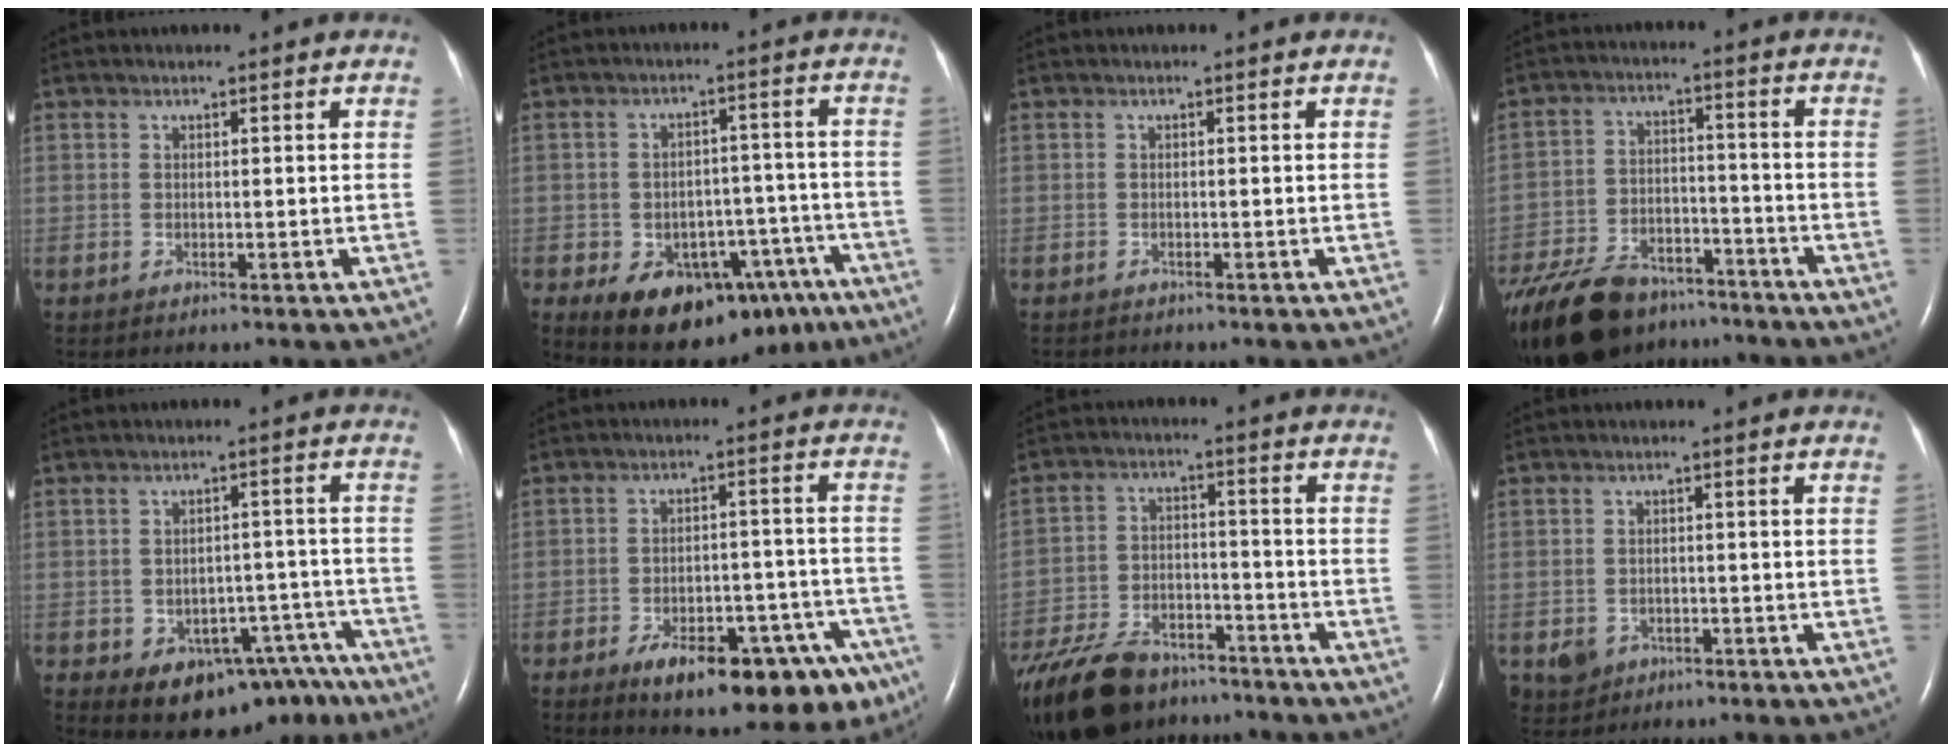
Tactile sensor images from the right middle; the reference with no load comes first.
{"total": 15.8, "force": [-9.1, 9.0, 9.2], "torque": [-0.121, 0.027, -0.119]}
{"total": 0.9, "force": [-0.9, 0.2, 0.1], "torque": [-0.007, -0.003, -0.014]}
{"total": 20.4, "force": [-15.7, 9.4, 9.0], "torque": [-0.230, -0.020, -0.250]}
{"total": 11.6, "force": [-7.3, 7.1, 5.6], "torque": [-0.046, 0.036, -0.090]}
{"total": 17.7, "force": [-11.1, 6.7, 12.1], "torque": [-0.095, 0.032, -0.148]}
{"total": 19.2, "force": [-14.8, 8.8, 8.6], "torque": [-0.226, -0.020, -0.239]}
{"total": 3.5, "force": [-1.6, 3.1, 0.8], "torque": [-0.017, 0.003, -0.017]}